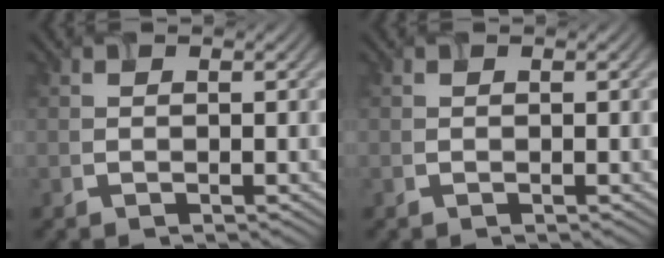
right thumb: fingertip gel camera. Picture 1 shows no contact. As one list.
[{"total": 0.0}]